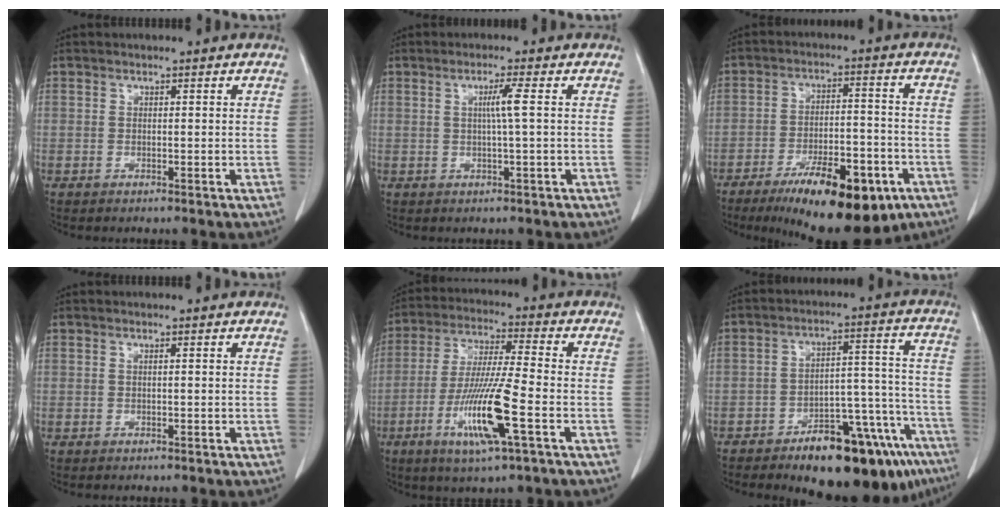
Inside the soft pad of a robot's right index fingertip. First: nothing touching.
{"total": 2.9, "force": [0.4, -0.8, 2.8], "torque": [-0.051, -0.001, 0.006]}
{"total": 16.5, "force": [-10.2, 5.2, 11.8], "torque": [-0.158, -0.002, -0.154]}
{"total": 0.0}
{"total": 13.2, "force": [-4.7, 0.3, 12.4], "torque": [-0.247, -0.020, -0.088]}
{"total": 20.4, "force": [-14.2, 6.3, 13.2], "torque": [-0.109, 0.047, -0.198]}